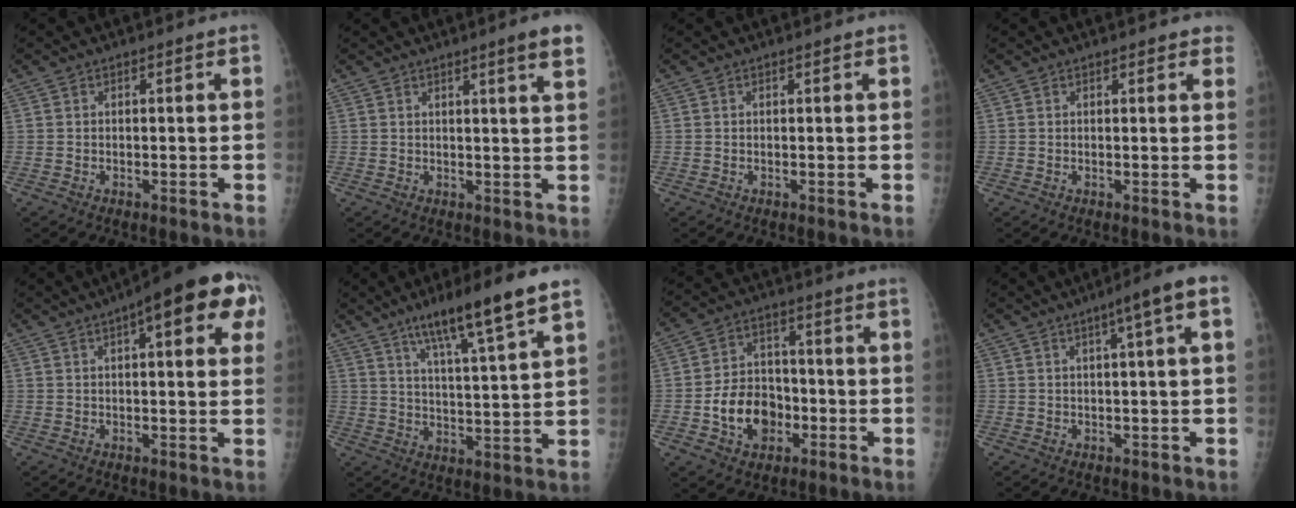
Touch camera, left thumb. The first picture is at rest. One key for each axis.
{"total": 4.7, "fx": 2.8, "fy": -0.2, "fz": 3.7, "tx": -0.046, "ty": -0.015, "tz": 0.035}
{"total": 0.0}
{"total": 1.6, "fx": 1.2, "fy": 0.8, "fz": 0.7, "tx": 0.010, "ty": 0.000, "tz": 0.007}
{"total": 14.3, "fx": 5.5, "fy": 4.7, "fz": 12.4, "tx": -0.134, "ty": 0.012, "tz": 0.060}
{"total": 13.5, "fx": 8.4, "fy": 0.9, "fz": 10.6, "tx": -0.176, "ty": -0.033, "tz": 0.140}
{"total": 11.3, "fx": -3.5, "fy": 8.5, "fz": 6.5, "tx": -0.077, "ty": 0.028, "tz": -0.059}
{"total": 6.2, "fx": 1.9, "fy": 0.3, "fz": 5.9, "tx": -0.089, "ty": 0.017, "tz": 0.024}